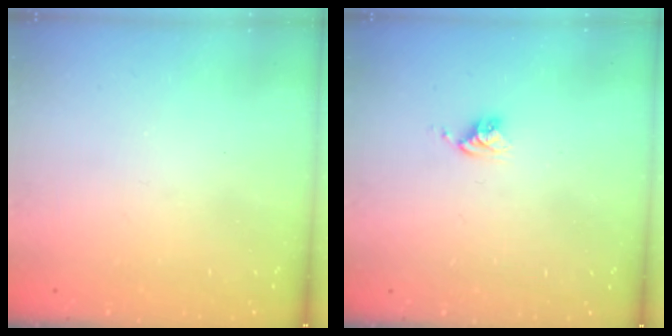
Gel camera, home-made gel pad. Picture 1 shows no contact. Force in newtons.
{"total": 3.9, "press": 3.8, "slide": 0.3}